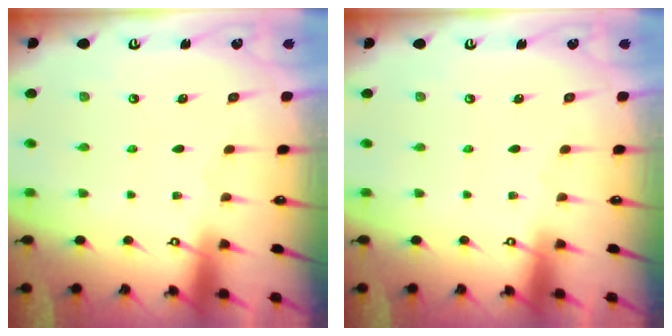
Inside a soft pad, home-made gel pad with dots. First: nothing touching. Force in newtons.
{"total": 0.0}